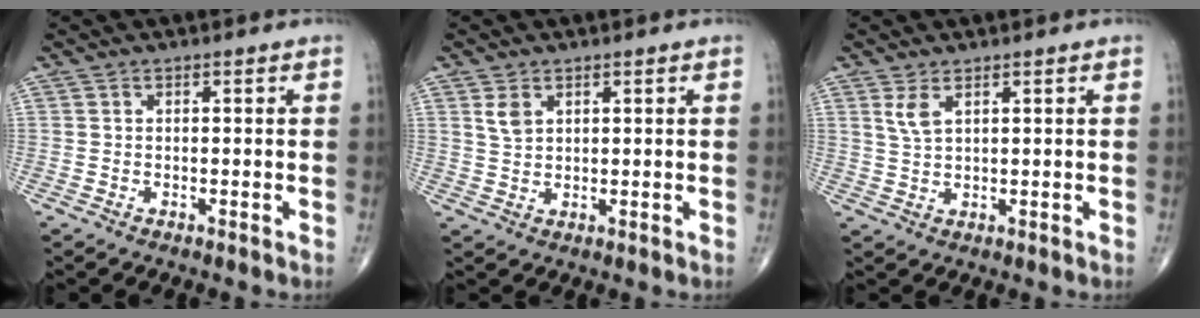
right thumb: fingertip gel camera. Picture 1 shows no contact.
{"total": 2.9, "force": [1.4, 1.9, 1.8], "torque": [-0.029, -0.006, 0.033]}
{"total": 3.0, "force": [1.6, 1.1, 2.3], "torque": [-0.049, -0.005, 0.039]}